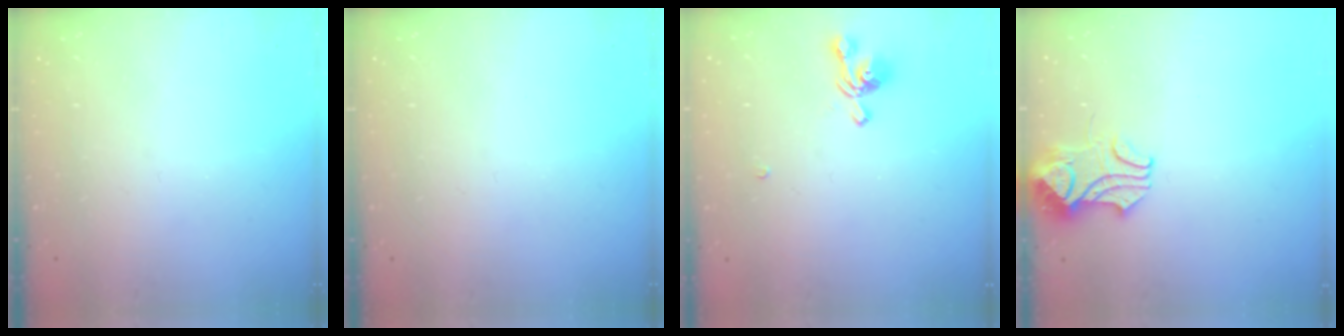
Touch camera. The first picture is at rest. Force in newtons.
{"total": 0.0}
{"total": 1.1, "press": 0.6, "slide": 0.9}
{"total": 3.6, "press": 3.6, "slide": 0.5}